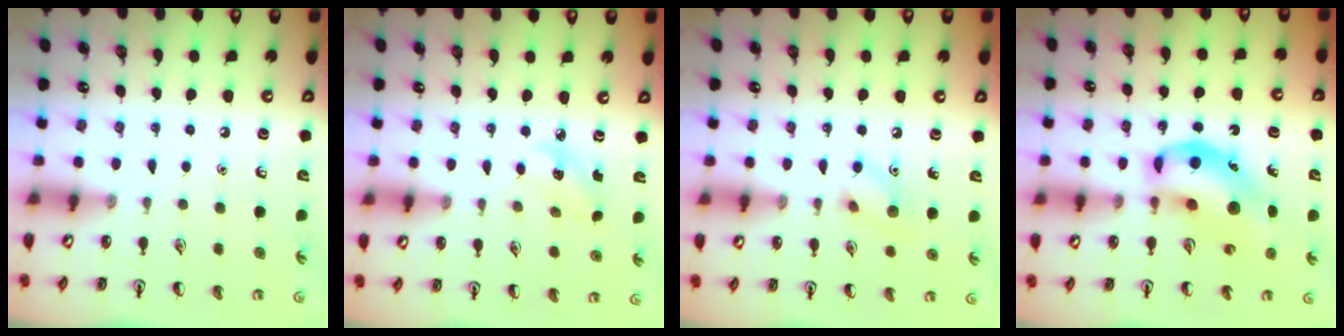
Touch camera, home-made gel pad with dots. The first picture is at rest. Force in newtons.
{"total": 2.7, "press": 2.6, "slide": 0.7}
{"total": 7.9, "press": 7.9, "slide": 0.6}
{"total": 12.3, "press": 11.9, "slide": 3.2}